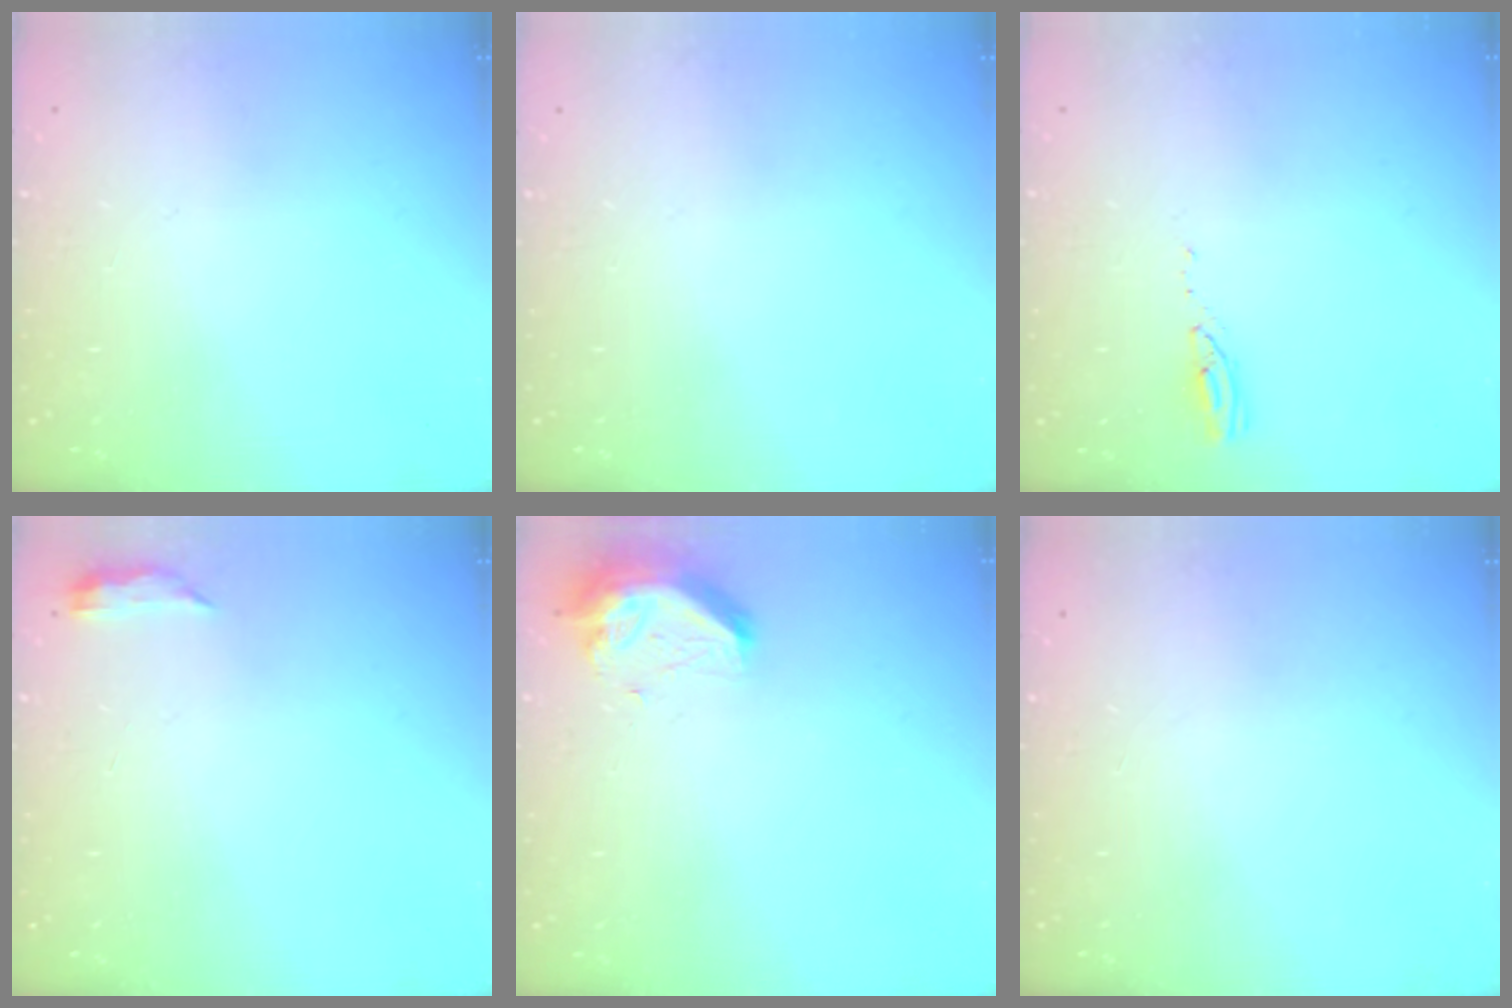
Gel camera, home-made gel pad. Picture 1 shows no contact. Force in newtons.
{"total": 0.0}
{"total": 3.2, "press": 3.2, "slide": 0.3}
{"total": 3.2, "press": 3.1, "slide": 0.6}
{"total": 9.4, "press": 9.4, "slide": 0.4}
{"total": 0.0}